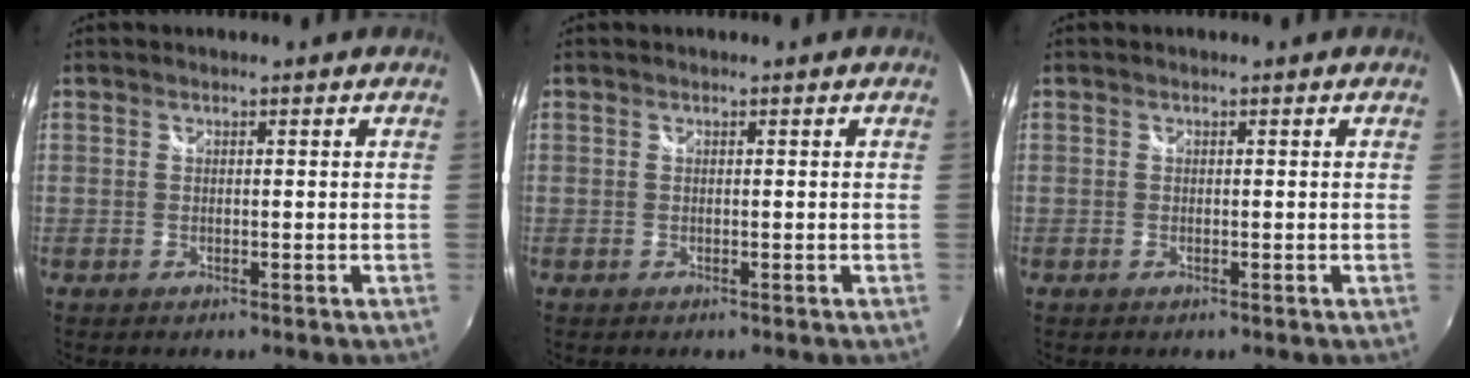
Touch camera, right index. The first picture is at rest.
{"total": 0.0}
{"total": 0.0}